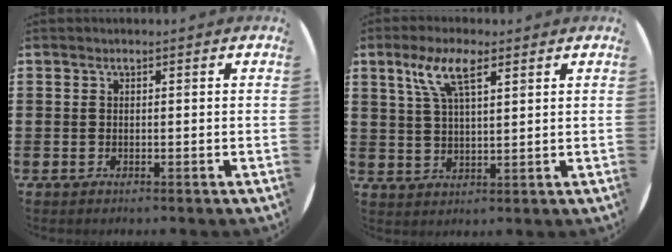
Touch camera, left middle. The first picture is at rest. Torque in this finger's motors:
{"motor_torque": [1.50, -0.64, 0.24, 0.13]}